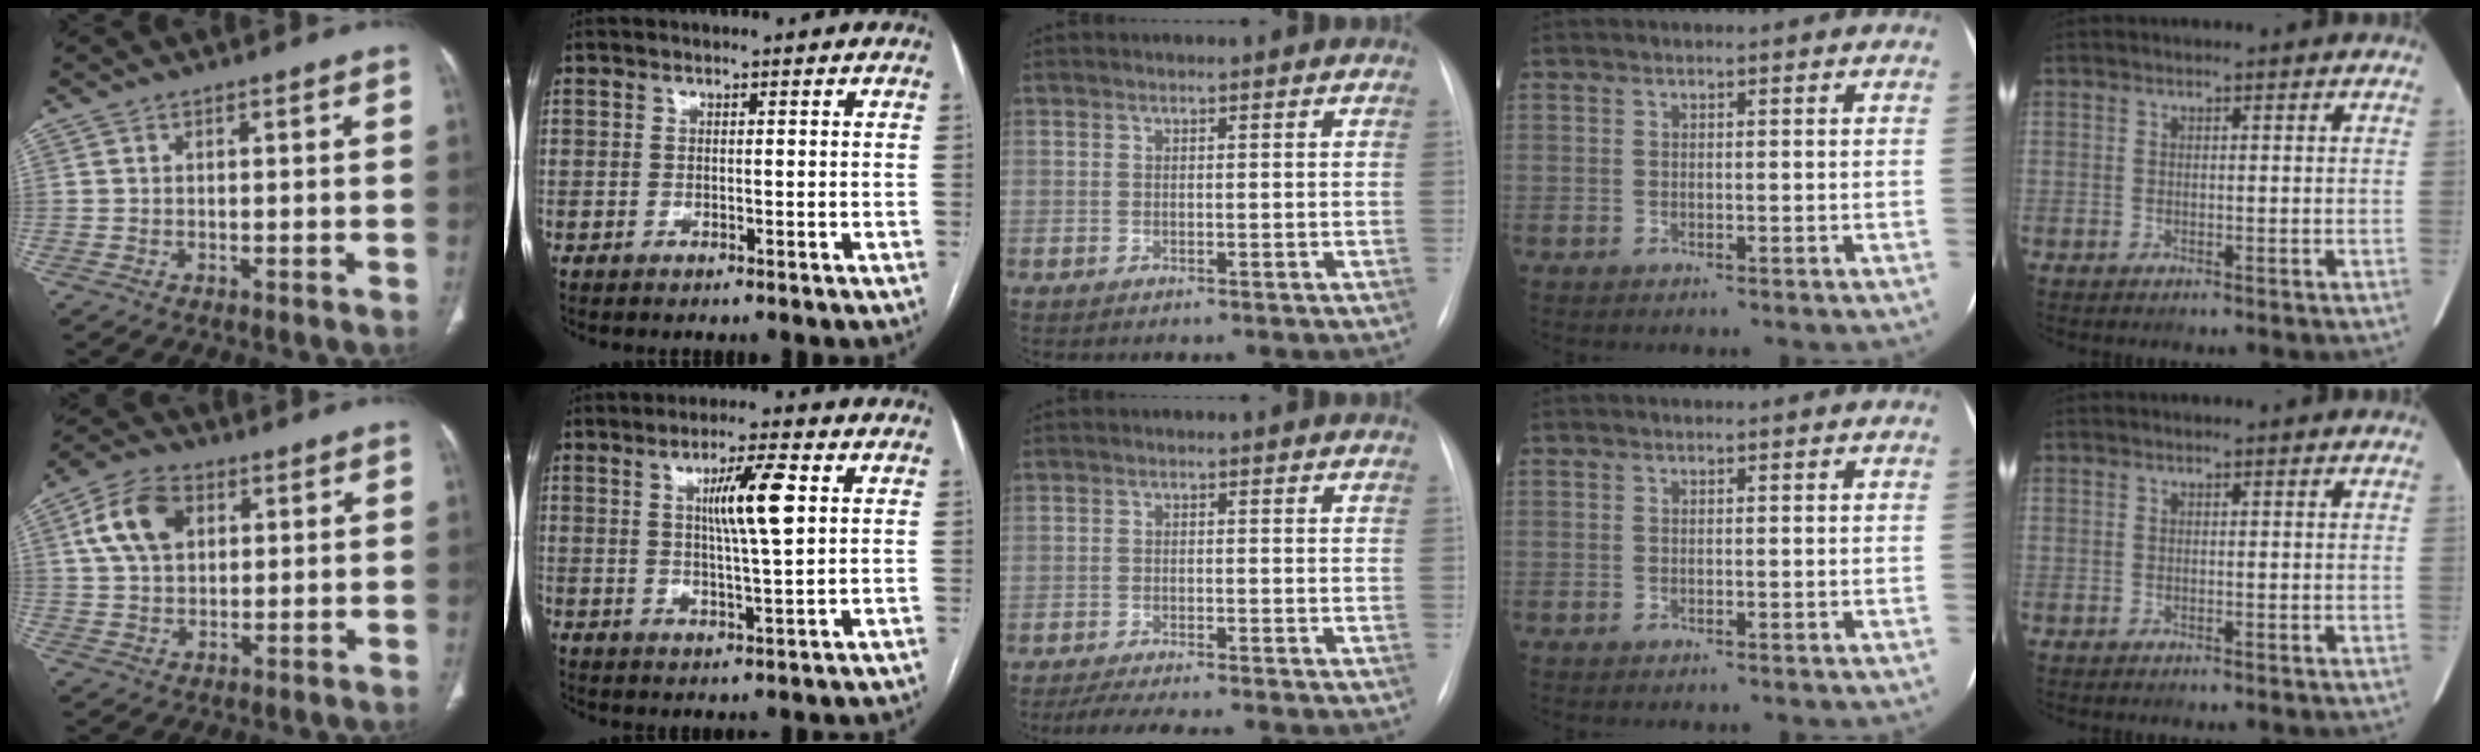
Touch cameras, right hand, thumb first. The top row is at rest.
{"thumb": {"total": 10.2, "force": [3.3, 6.8, 6.8], "torque": [-0.116, 0.005, 0.057]}, "index": {"total": 7.9, "force": [2.1, 0.2, 7.6], "torque": [-0.133, 0.001, 0.036]}, "middle": {"total": 7.6, "force": [-6.6, 0.4, 3.7], "torque": [-0.053, -0.015, -0.101]}}